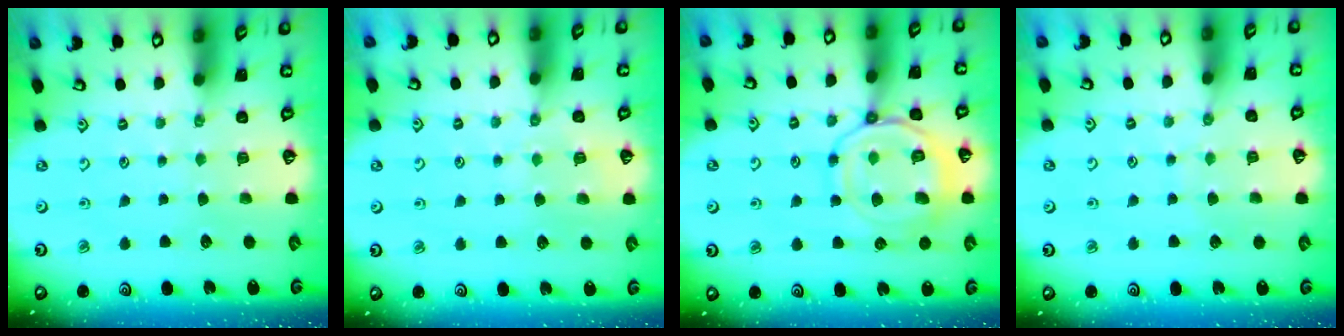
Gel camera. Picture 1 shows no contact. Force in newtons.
{"total": 5.1, "press": 5.1, "slide": 0.6}
{"total": 14.8, "press": 14.8, "slide": 1.4}
{"total": 5.4, "press": 5.3, "slide": 0.6}